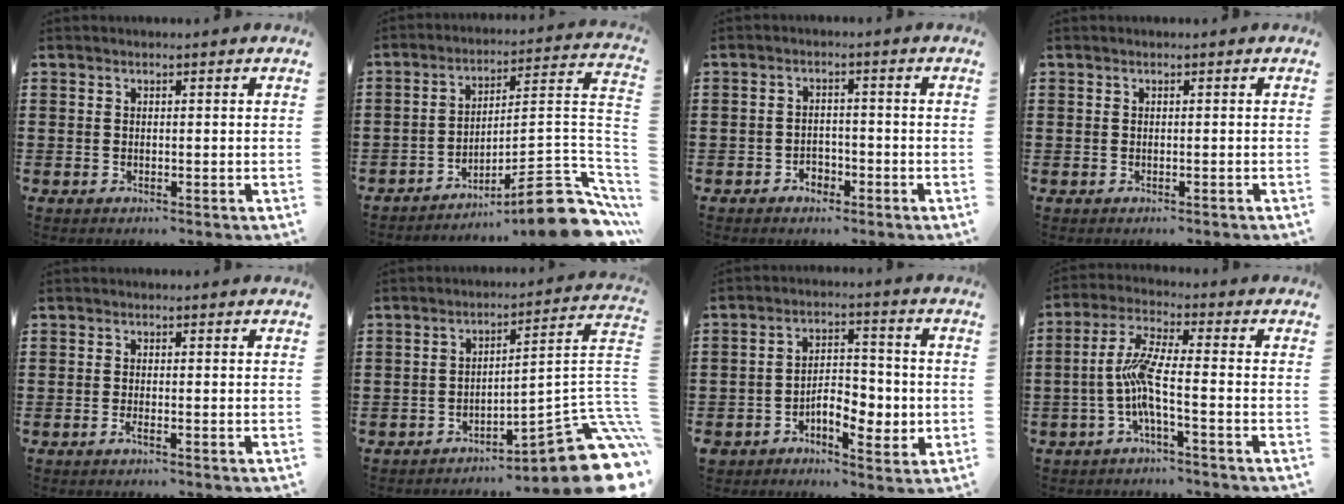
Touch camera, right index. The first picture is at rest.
{"total": 11.7, "force": [-7.6, 1.2, 8.8], "torque": [-0.112, 0.009, -0.139]}
{"total": 2.2, "force": [-1.6, 1.3, 0.6], "torque": [-0.017, 0.001, -0.035]}
{"total": 0.0}
{"total": 1.1, "force": [-0.6, 0.1, 0.8], "torque": [-0.022, -0.007, -0.014]}
{"total": 9.6, "force": [-5.6, 2.7, 7.3], "torque": [-0.088, -0.005, -0.107]}
{"total": 6.1, "force": [-2.3, 3.6, 4.4], "torque": [-0.071, 0.011, -0.045]}
{"total": 6.9, "force": [-2.1, 1.0, 6.5], "torque": [-0.150, -0.009, -0.048]}